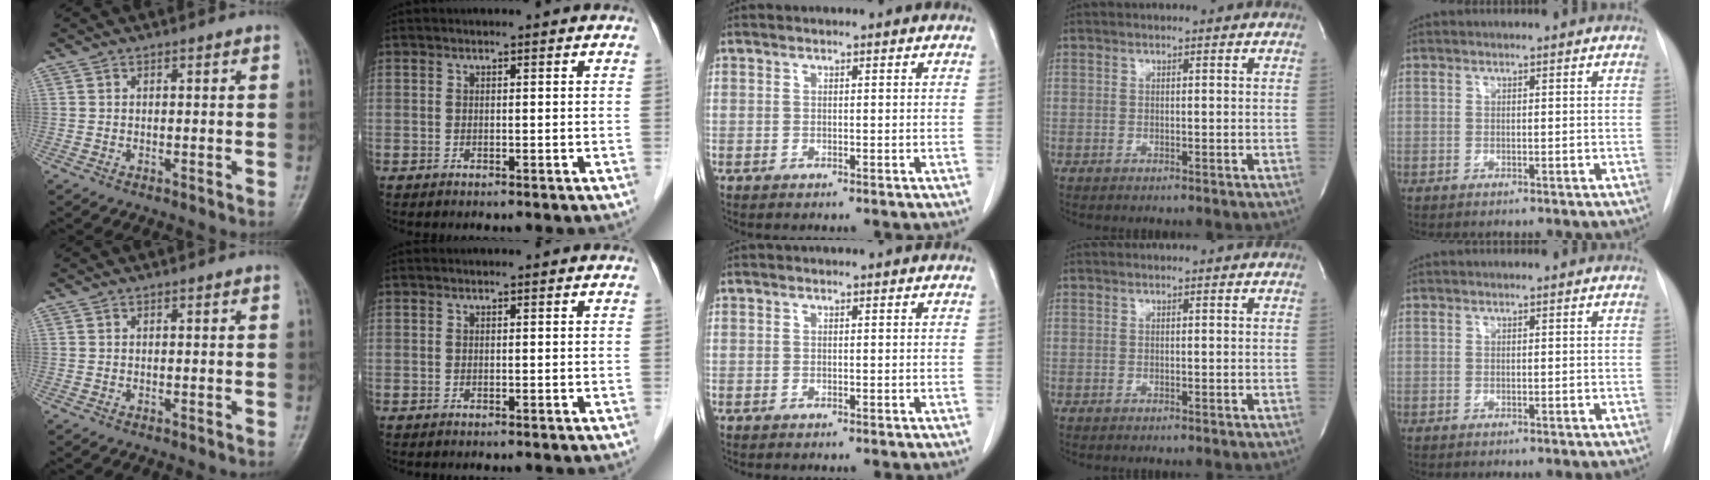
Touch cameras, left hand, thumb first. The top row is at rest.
{}